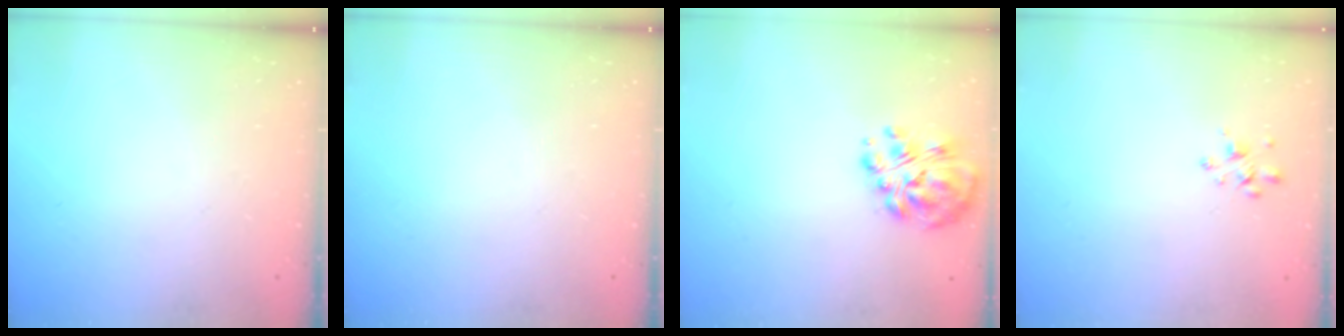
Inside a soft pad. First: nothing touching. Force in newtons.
{"total": 0.0}
{"total": 9.5, "press": 9.2, "slide": 2.6}
{"total": 2.3, "press": 2.2, "slide": 0.3}